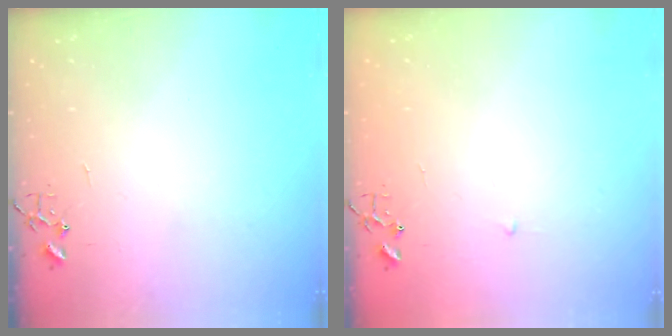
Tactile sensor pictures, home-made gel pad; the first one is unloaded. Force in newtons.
{"total": 2.3, "press": 2.3, "slide": 0.3}